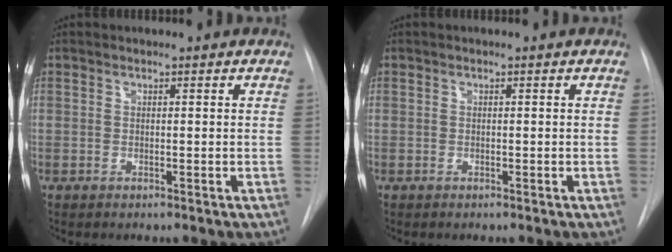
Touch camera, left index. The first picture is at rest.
{"total": 0.0}